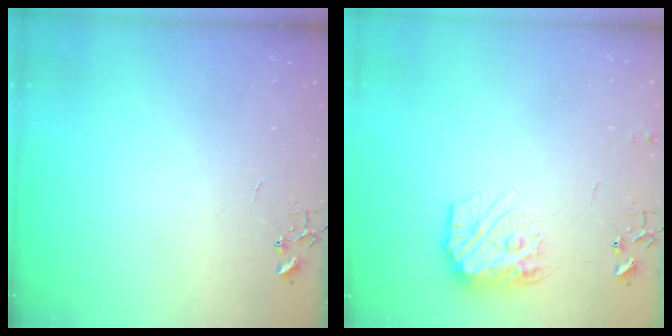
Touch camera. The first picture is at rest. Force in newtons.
{"total": 13.2, "press": 13.2, "slide": 0.9}